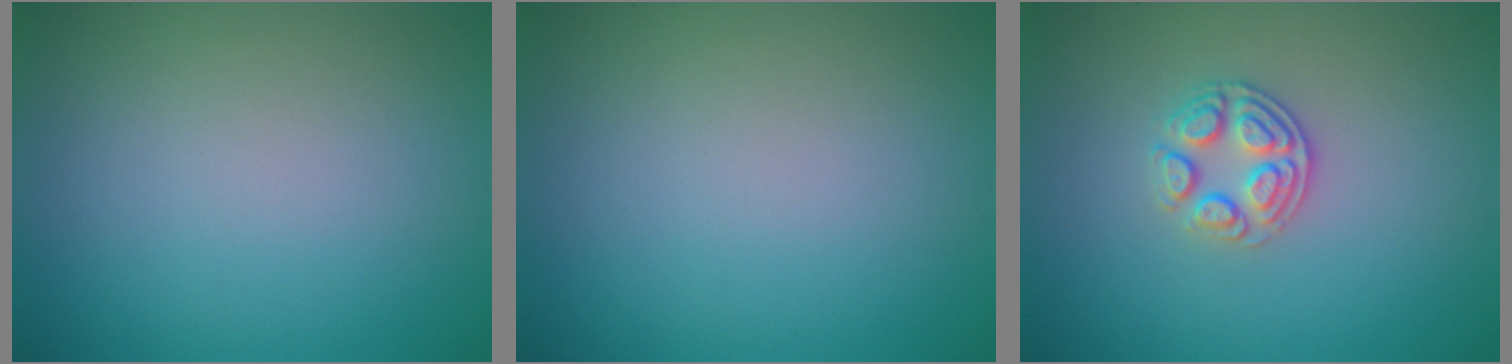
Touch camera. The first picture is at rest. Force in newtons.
{"total": 0.0}
{"total": 2.6, "press": 2.5, "slide": 0.9}